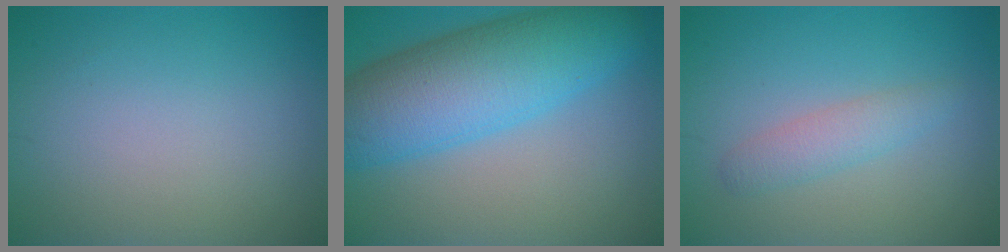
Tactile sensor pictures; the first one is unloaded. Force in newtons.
{"total": 10.3, "press": 10.3, "slide": 0.2}
{"total": 2.2, "press": 2.2, "slide": 0.1}